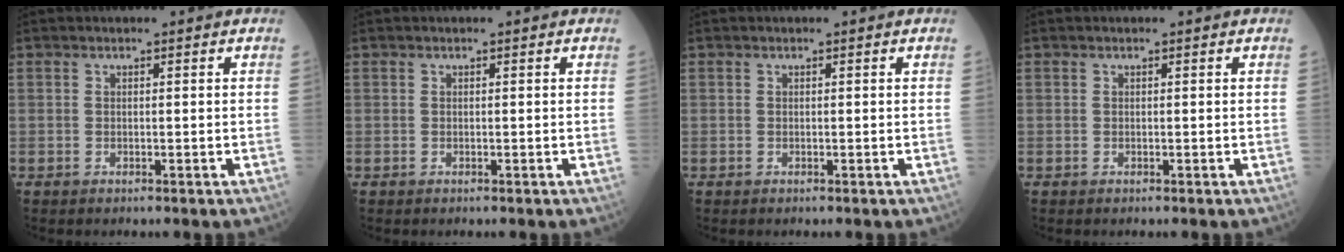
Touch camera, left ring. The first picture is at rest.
{"total": 0.0}
{"total": 0.0}
{"total": 0.0}